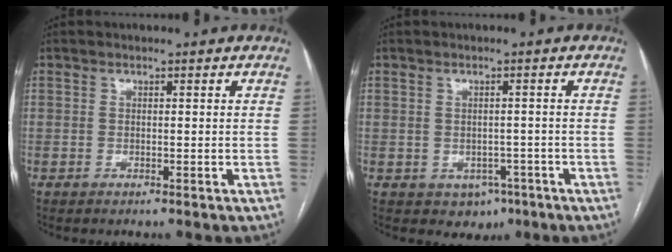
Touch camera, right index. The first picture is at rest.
{"total": 3.6, "force": [-1.6, 2.7, 1.6], "torque": [-0.013, 0.004, -0.010]}